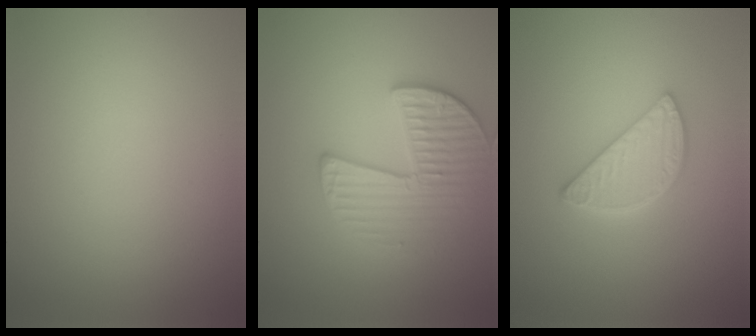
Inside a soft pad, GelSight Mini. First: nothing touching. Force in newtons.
{"total": 3.5, "press": 3.3, "slide": 1.2}
{"total": 4.0, "press": 3.2, "slide": 2.5}